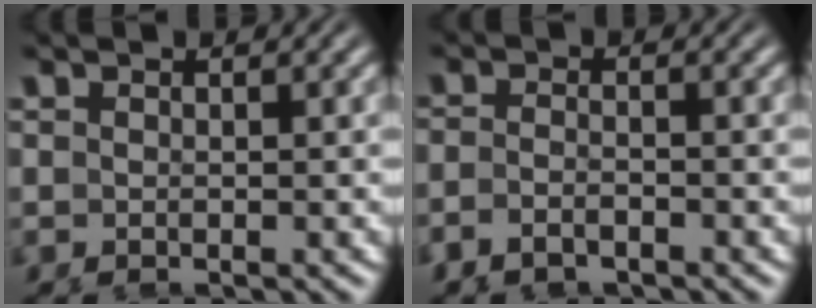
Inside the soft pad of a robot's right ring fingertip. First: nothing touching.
{"total": 3.1, "force": [-2.5, 1.4, 1.1], "torque": [-0.035, -0.012, -0.044]}